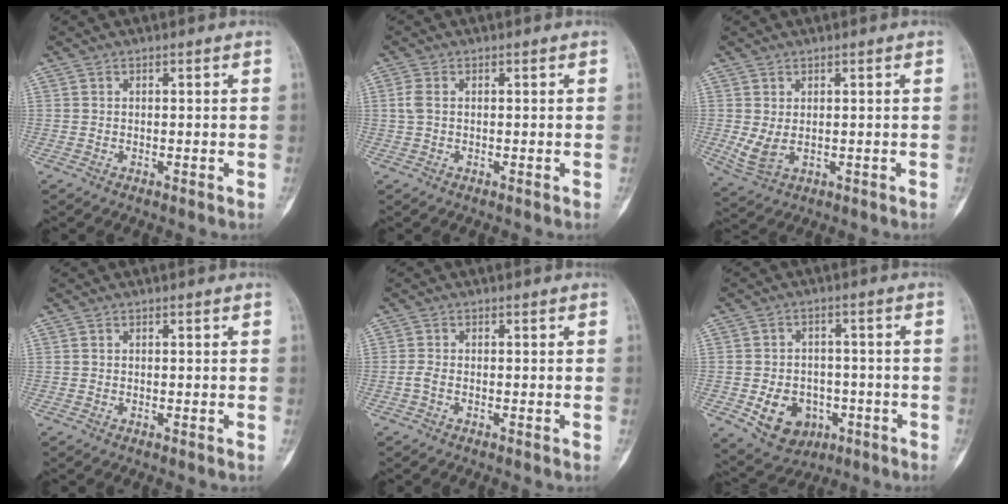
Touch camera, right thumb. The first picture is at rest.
{"total": 1.9, "force": [0.3, 1.2, 1.5], "torque": [-0.044, 0.005, 0.005]}
{"total": 4.2, "force": [0.1, 2.5, 3.4], "torque": [-0.074, -0.003, 0.017]}
{"total": 0.0}
{"total": 1.3, "force": [-0.5, 0.5, 1.0], "torque": [-0.027, -0.001, -0.016]}
{"total": 9.9, "force": [-3.3, 7.9, 5.0], "torque": [-0.053, 0.020, -0.038]}